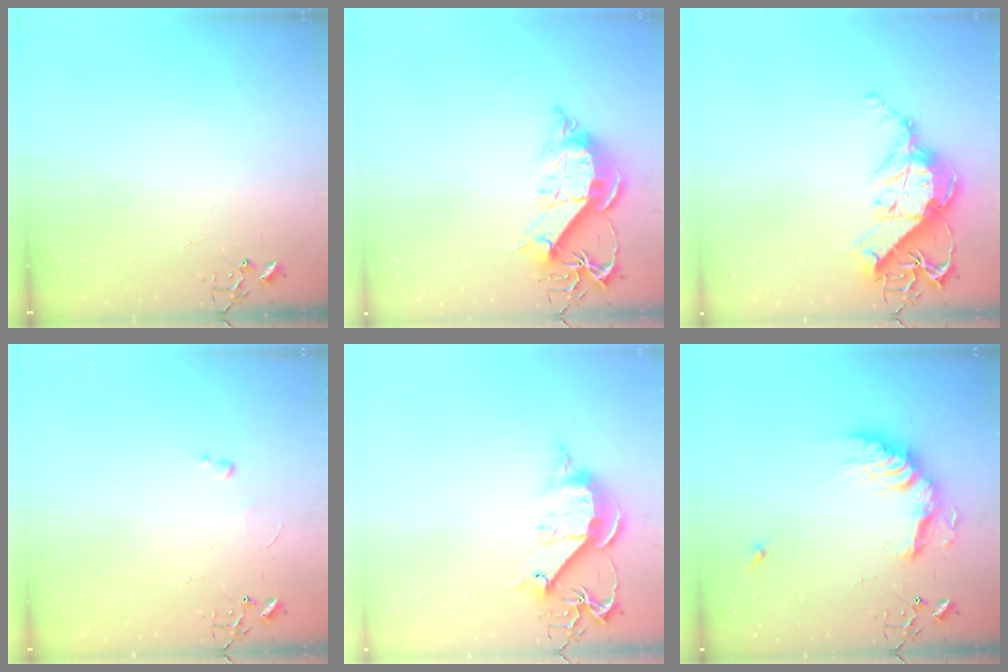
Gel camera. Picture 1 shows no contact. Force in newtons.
{"total": 13.0, "press": 12.9, "slide": 1.5}
{"total": 15.3, "press": 15.1, "slide": 2.1}
{"total": 2.4, "press": 2.3, "slide": 0.4}
{"total": 12.5, "press": 12.5, "slide": 0.2}
{"total": 17.3, "press": 17.2, "slide": 1.5}